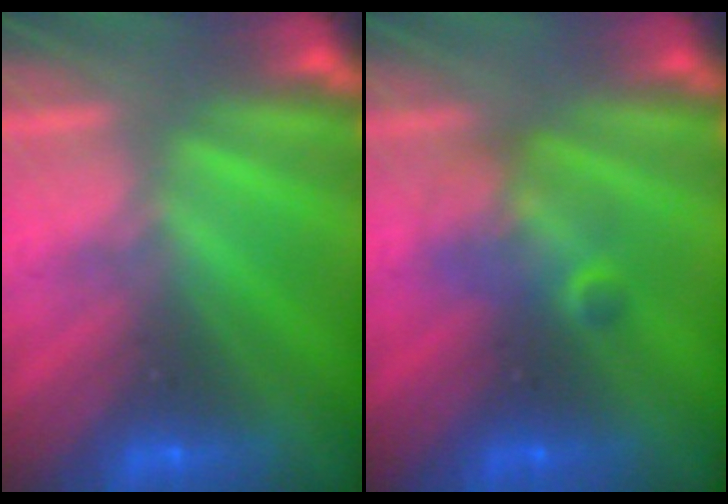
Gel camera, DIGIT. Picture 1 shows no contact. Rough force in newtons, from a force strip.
{"total": 2.4}